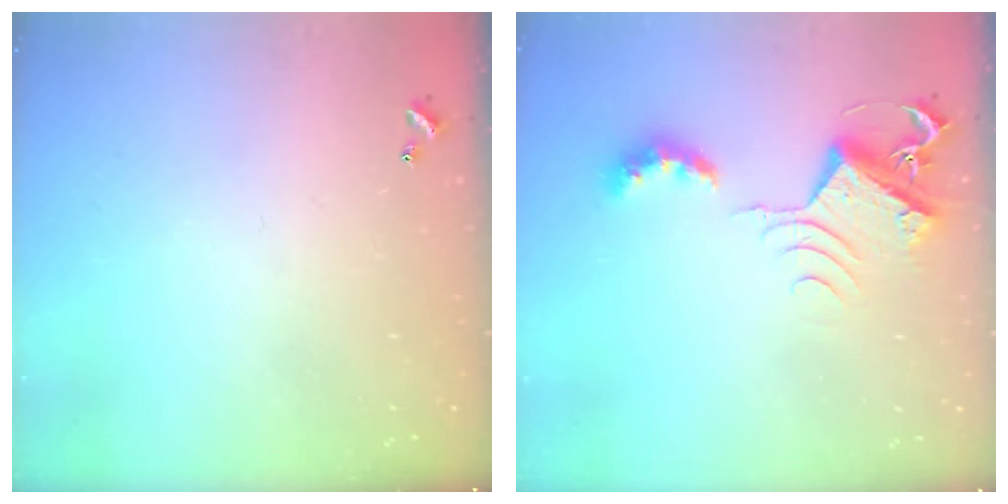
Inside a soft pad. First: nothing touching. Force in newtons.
{"total": 8.1, "press": 8.1, "slide": 0.1}